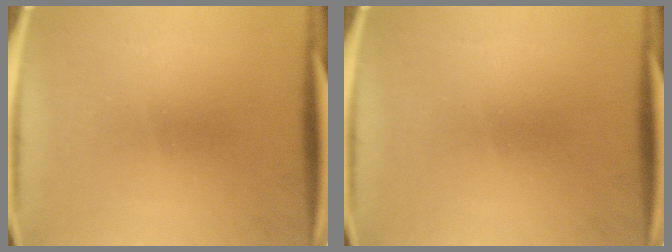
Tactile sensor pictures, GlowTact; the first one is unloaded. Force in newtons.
{"total": 0.0}